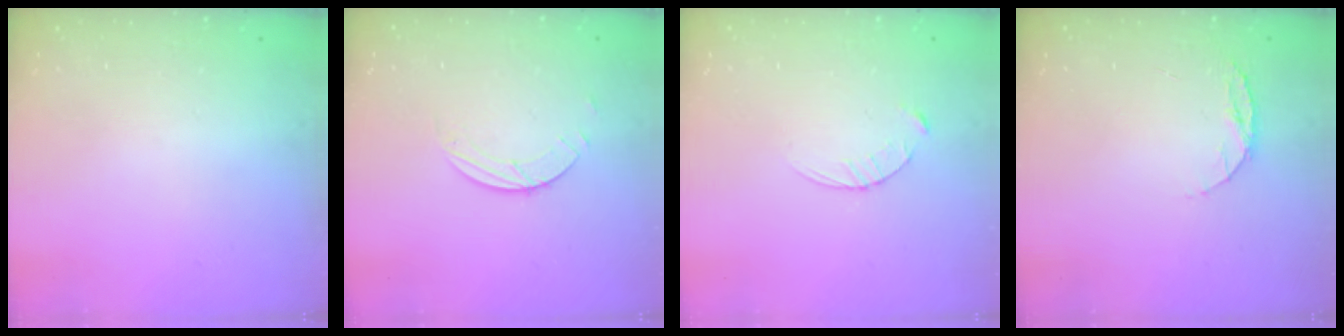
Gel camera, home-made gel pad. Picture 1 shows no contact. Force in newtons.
{"total": 2.0, "press": 2.0, "slide": 0.2}
{"total": 4.0, "press": 4.0, "slide": 0.5}
{"total": 5.4, "press": 5.3, "slide": 0.6}